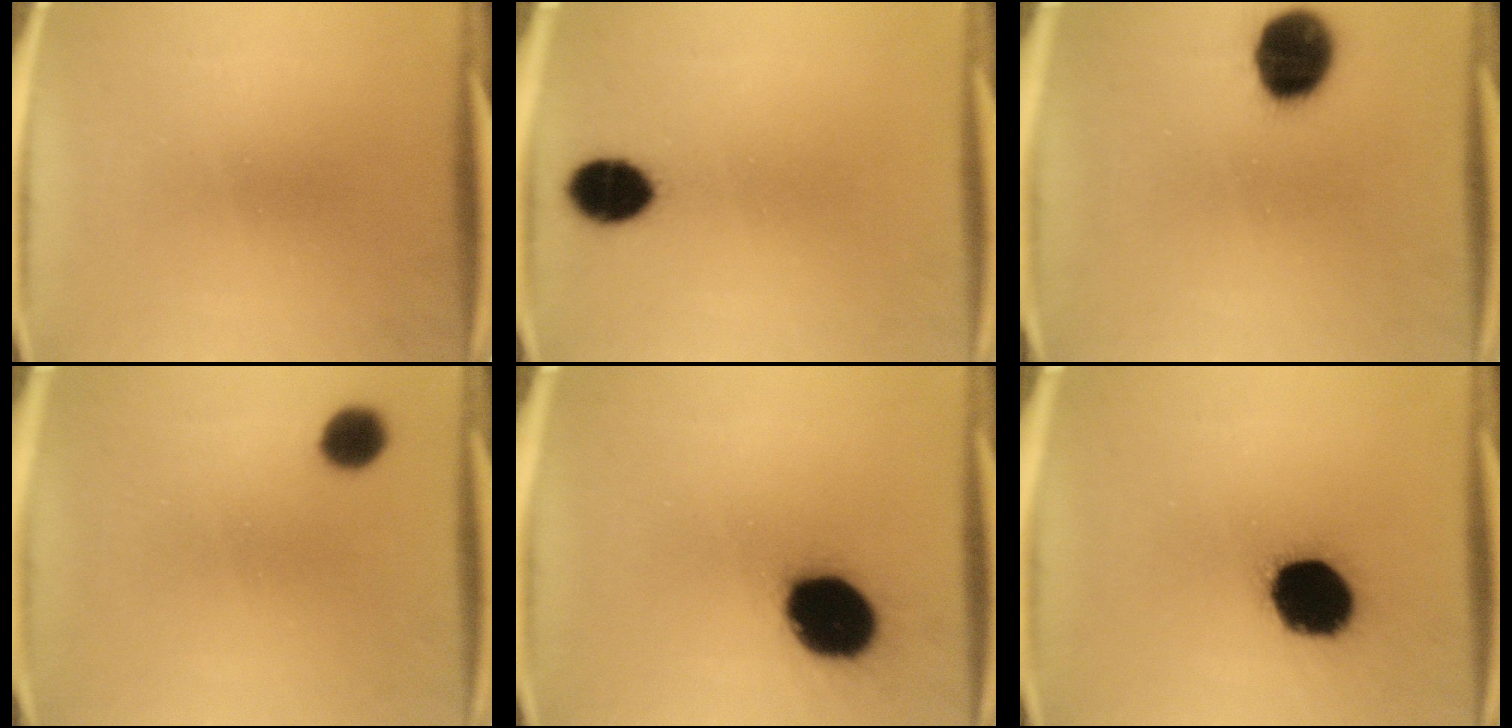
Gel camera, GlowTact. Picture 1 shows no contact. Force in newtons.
{"total": 8.4}
{"total": 13.9}
{"total": 4.9}
{"total": 18.6}
{"total": 18.4}